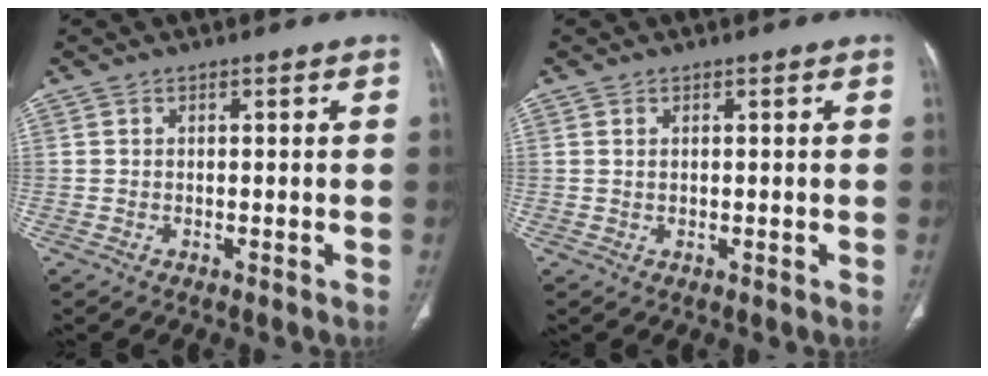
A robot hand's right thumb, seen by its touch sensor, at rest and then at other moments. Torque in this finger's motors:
{"motor_torque": [-0.08, -0.25, -0.28, 0.13, -0.03]}